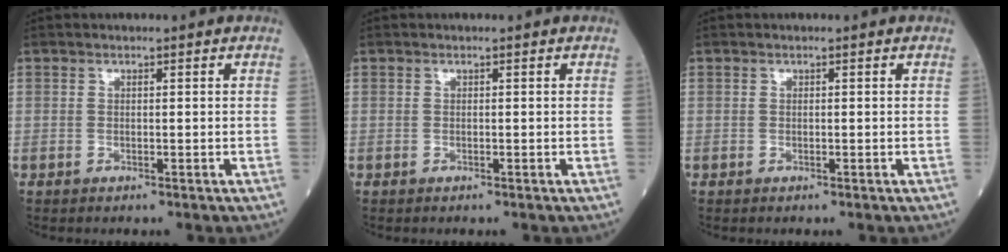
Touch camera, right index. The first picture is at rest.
{"total": 0.0}
{"total": 0.0}